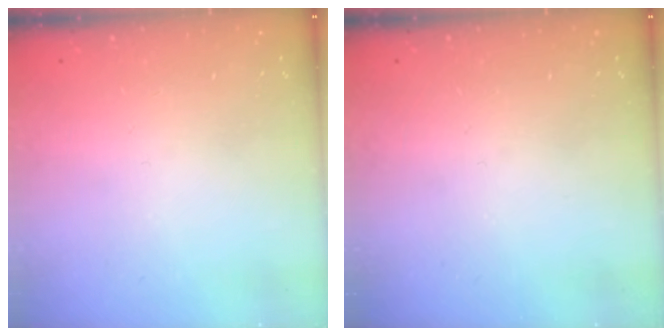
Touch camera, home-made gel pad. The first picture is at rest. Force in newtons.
{"total": 0.0}